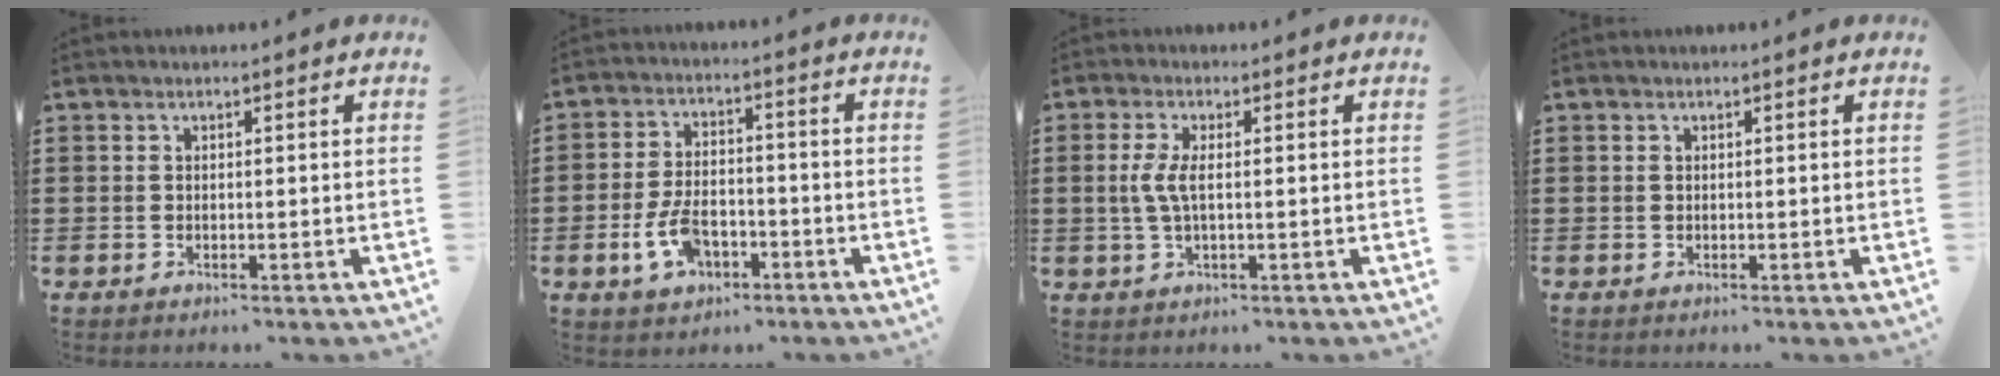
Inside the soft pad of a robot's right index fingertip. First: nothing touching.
{"total": 6.5, "force": [-2.8, 3.5, 4.7], "torque": [-0.111, 0.000, -0.057]}
{"total": 3.7, "force": [0.0, 1.0, 3.6], "torque": [-0.089, -0.009, -0.008]}
{"total": 0.0}